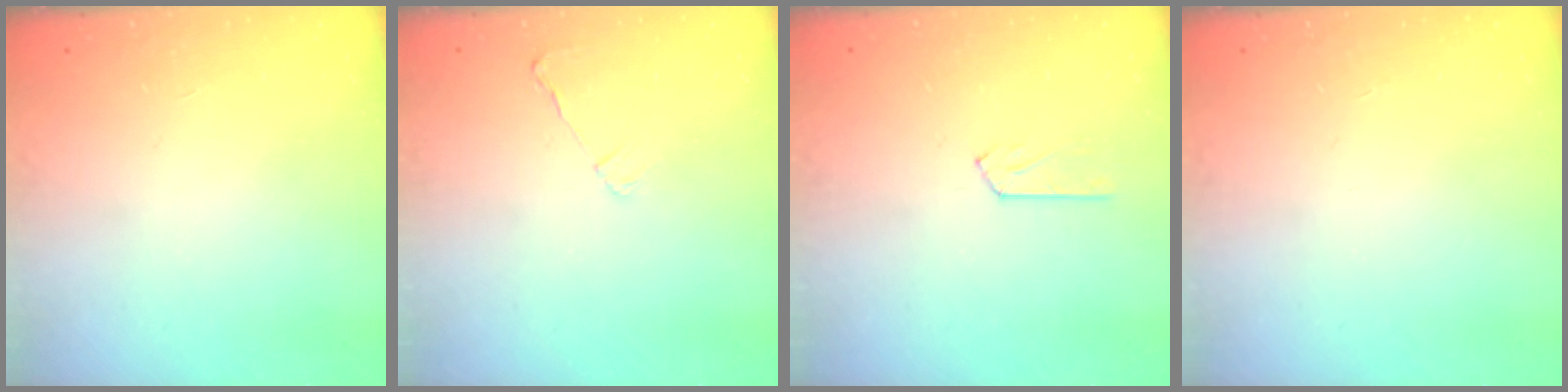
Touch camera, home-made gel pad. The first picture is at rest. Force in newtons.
{"total": 2.6, "press": 2.6, "slide": 0.5}
{"total": 4.8, "press": 4.8, "slide": 0.5}
{"total": 0.0}